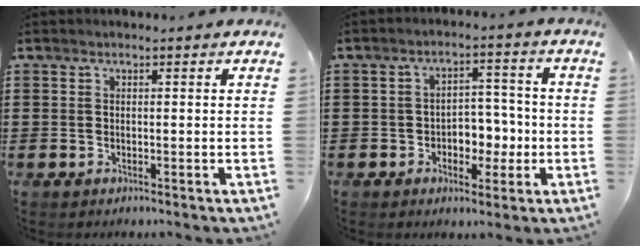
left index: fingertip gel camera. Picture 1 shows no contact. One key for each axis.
{"total": 4.9, "fx": -1.4, "fy": 3.8, "fz": 2.8, "tx": -0.044, "ty": 0.005, "tz": -0.033}